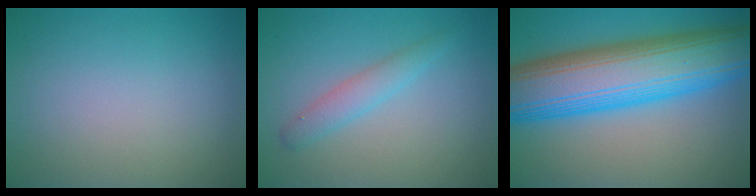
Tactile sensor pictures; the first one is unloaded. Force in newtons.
{"total": 1.3, "press": 1.3, "slide": 0.2}
{"total": 14.4, "press": 14.4, "slide": 0.1}